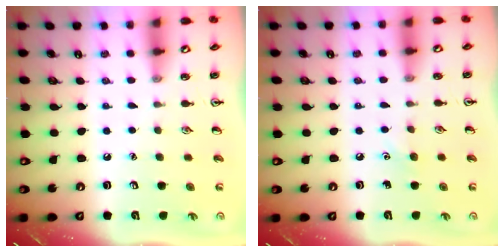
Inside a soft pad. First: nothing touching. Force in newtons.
{"total": 3.7, "press": 3.5, "slide": 1.3}